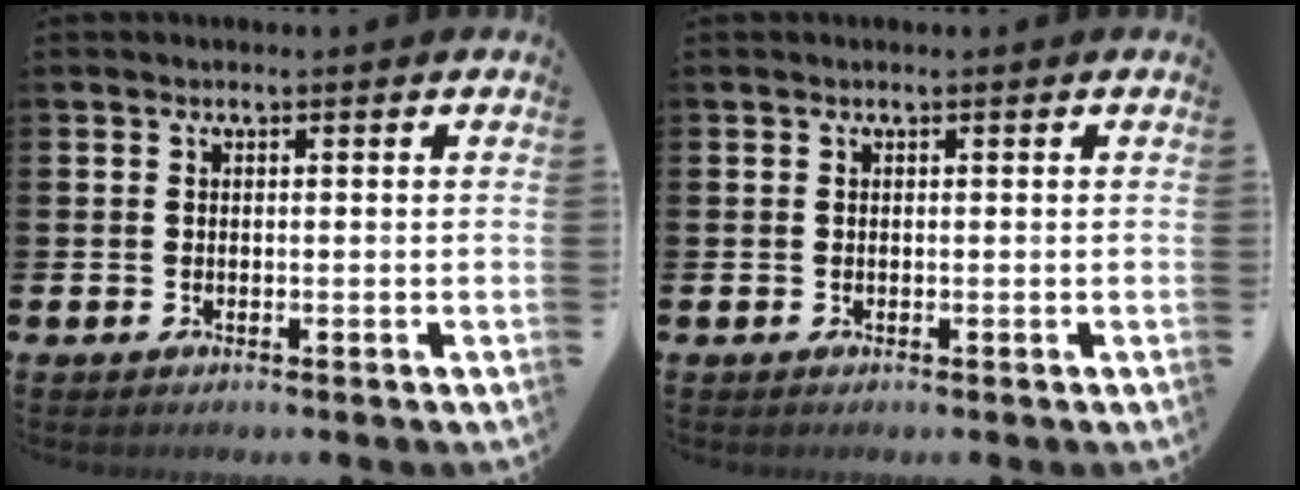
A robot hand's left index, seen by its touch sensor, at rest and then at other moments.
{"total": 0.0}